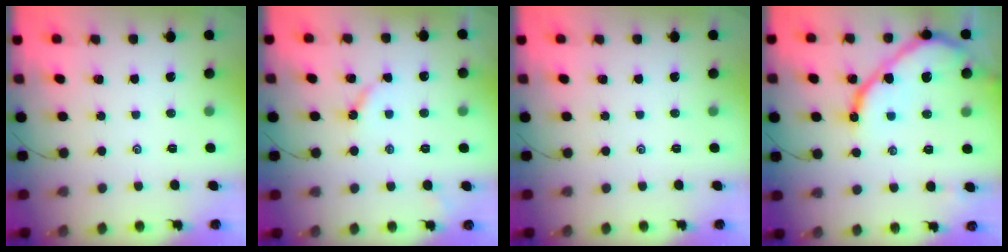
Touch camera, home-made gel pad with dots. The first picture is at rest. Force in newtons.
{"total": 4.5, "press": 4.5, "slide": 0.7}
{"total": 0.0}
{"total": 13.0, "press": 12.9, "slide": 1.4}